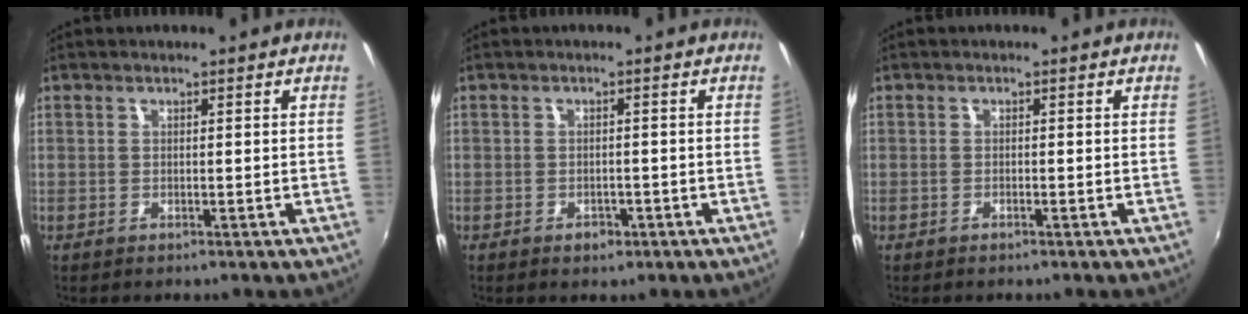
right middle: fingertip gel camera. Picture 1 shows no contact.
{"total": 2.2, "force": [-1.3, 1.5, 1.0], "torque": [-0.018, -0.001, -0.017]}
{"total": 0.5, "force": [-0.5, 0.1, 0.2], "torque": [-0.003, -0.002, -0.011]}